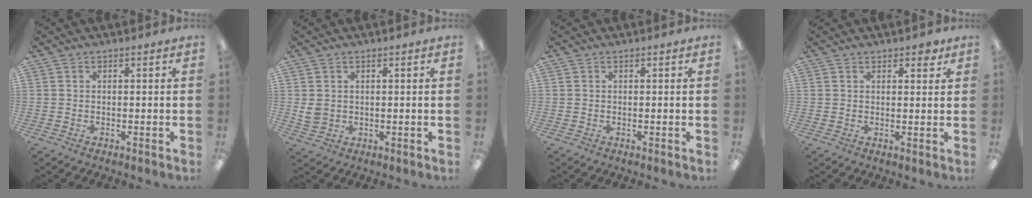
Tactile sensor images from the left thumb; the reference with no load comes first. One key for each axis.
{"total": 3.1, "fx": 1.0, "fy": 2.6, "fz": 1.3, "tx": -0.018, "ty": 0.000, "tz": 0.019}
{"total": 0.0}
{"total": 2.3, "fx": 1.8, "fy": 1.0, "fz": 1.0, "tx": 0.002, "ty": -0.009, "tz": 0.027}